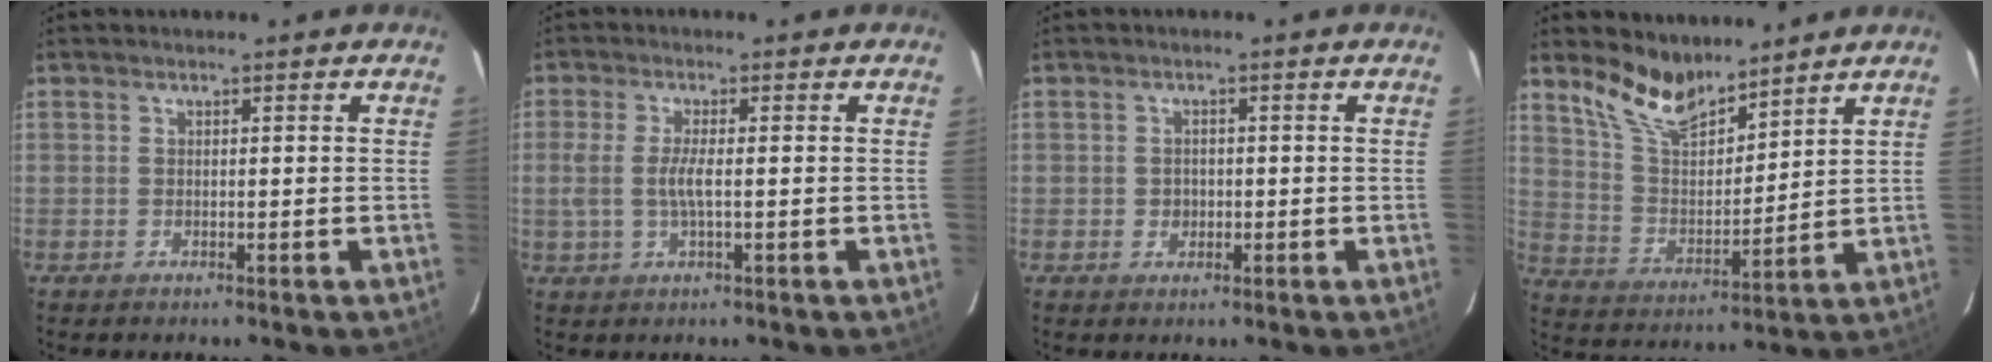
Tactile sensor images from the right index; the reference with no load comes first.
{"total": 4.4, "force": [-0.5, 0.7, 4.3], "torque": [-0.089, -0.003, -0.009]}
{"total": 2.1, "force": [-0.5, 1.9, 0.6], "torque": [-0.010, 0.001, -0.005]}
{"total": 11.2, "force": [9.1, 3.9, 5.1], "torque": [-0.102, 0.003, 0.181]}